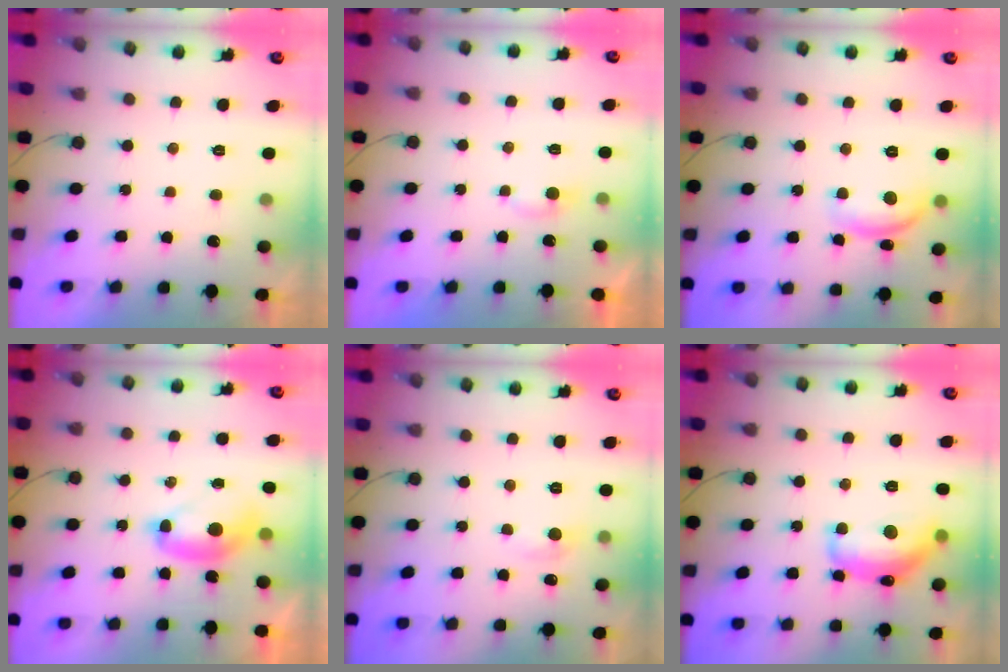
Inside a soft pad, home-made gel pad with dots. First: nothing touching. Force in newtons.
{"total": 2.8, "press": 2.8, "slide": 0.2}
{"total": 10.5, "press": 10.5, "slide": 0.6}
{"total": 9.0, "press": 9.0, "slide": 0.8}
{"total": 4.3, "press": 4.3, "slide": 0.5}
{"total": 15.9, "press": 15.9, "slide": 1.0}